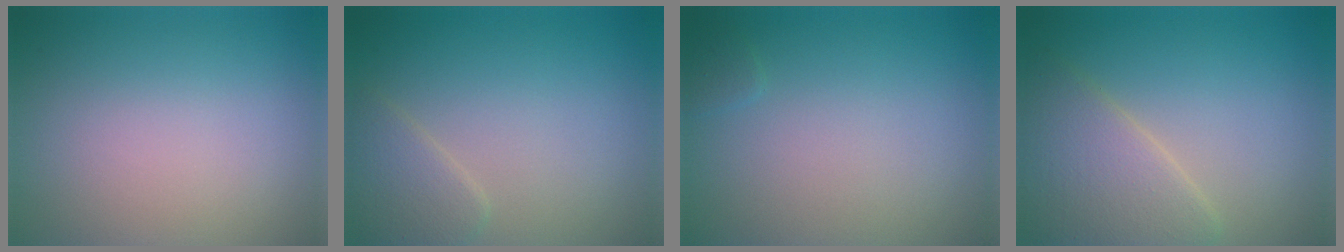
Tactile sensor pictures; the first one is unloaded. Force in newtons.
{"total": 2.2, "press": 2.2, "slide": 0.1}
{"total": 0.6, "press": 0.6, "slide": 0.0}
{"total": 4.9, "press": 4.9, "slide": 0.3}